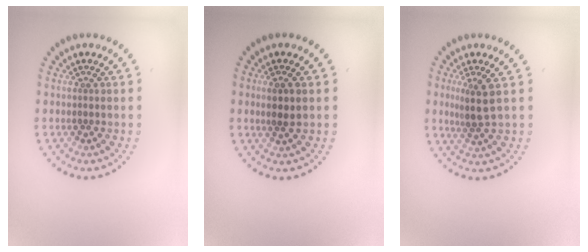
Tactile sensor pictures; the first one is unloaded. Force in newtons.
{"total": 2.0, "press": 1.8, "slide": 0.9}
{"total": 2.7, "press": 2.1, "slide": 1.7}